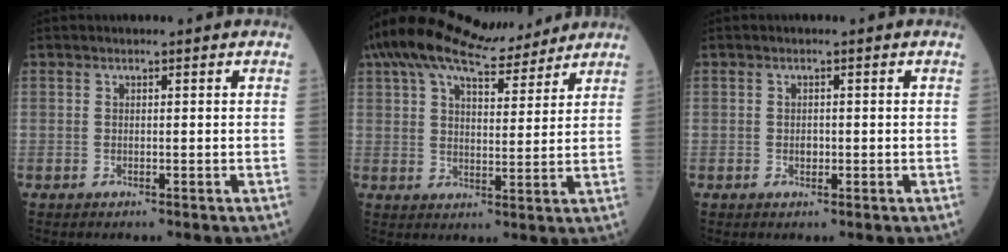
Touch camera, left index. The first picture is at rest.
{"total": 15.7, "force": [13.6, 3.8, 6.8], "torque": [-0.126, 0.041, 0.214]}
{"total": 1.1, "force": [-0.2, 0.8, 0.7], "torque": [-0.013, 0.001, -0.002]}